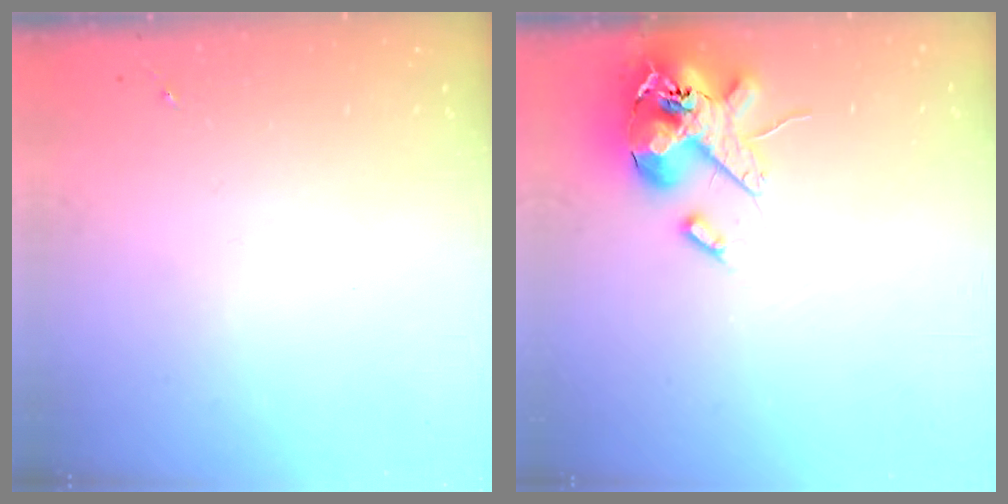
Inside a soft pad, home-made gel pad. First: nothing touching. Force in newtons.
{"total": 15.7, "press": 15.5, "slide": 2.7}